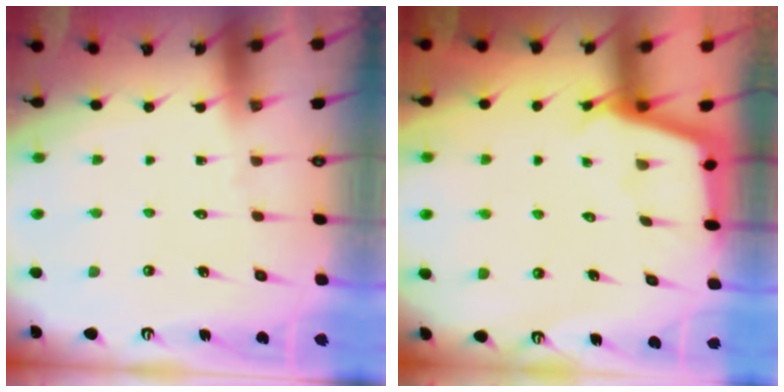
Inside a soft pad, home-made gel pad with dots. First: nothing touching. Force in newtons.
{"total": 3.0, "press": 2.9, "slide": 0.3}